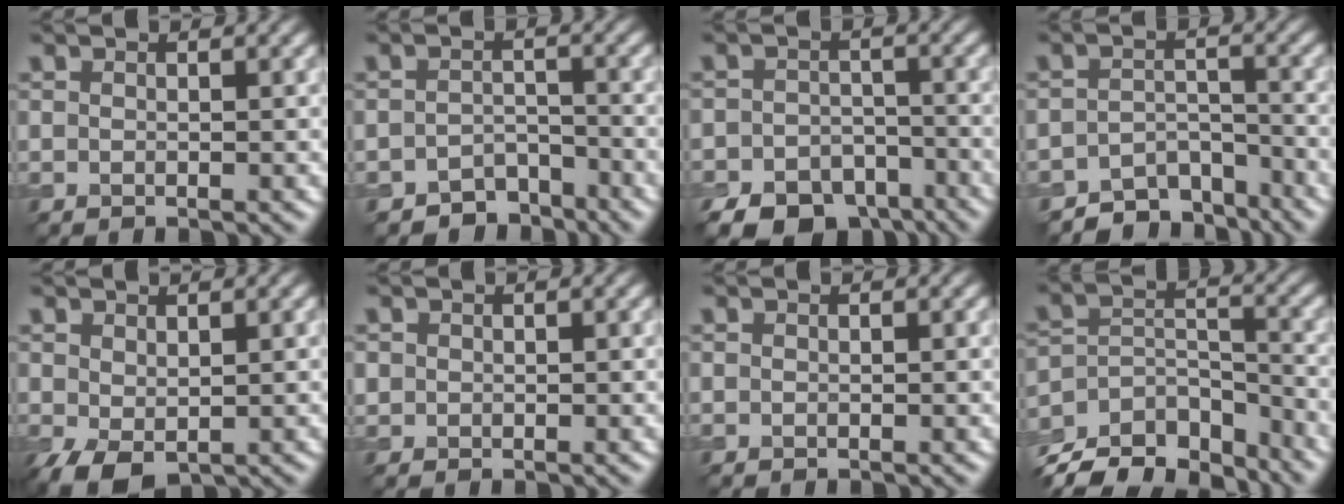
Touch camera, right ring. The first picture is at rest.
{"total": 3.4, "force": [-2.9, 1.6, 0.6], "torque": [0.003, 0.005, -0.050]}
{"total": 8.2, "force": [-6.1, 4.6, 3.1], "torque": [-0.050, -0.021, -0.093]}
{"total": 5.3, "force": [-4.7, 2.2, 1.3], "torque": [-0.008, -0.008, -0.075]}
{"total": 2.9, "force": [-0.5, 1.8, 2.2], "torque": [-0.053, -0.008, -0.005]}
{"total": 0.6, "force": [0.1, 0.6, 0.0], "torque": [0.005, -0.002, 0.003]}
{"total": 0.0}
{"total": 9.5, "force": [-8.2, 3.7, 3.2], "torque": [-0.058, 0.005, -0.140]}